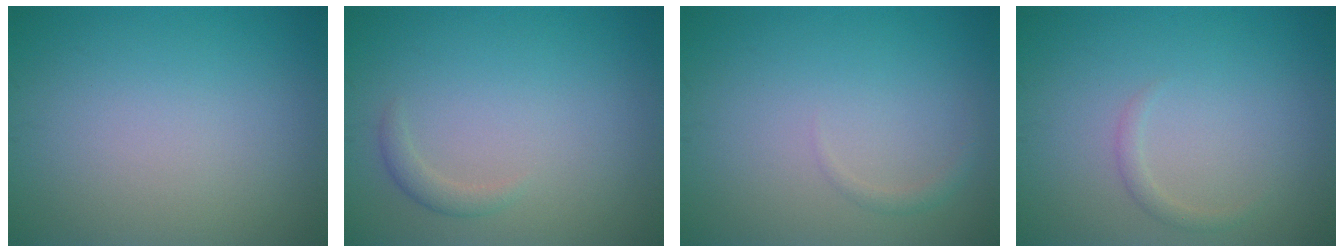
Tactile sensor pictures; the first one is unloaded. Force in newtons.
{"total": 1.2, "press": 1.2, "slide": 0.1}
{"total": 0.8, "press": 0.8, "slide": 0.0}
{"total": 0.9, "press": 0.9, "slide": 0.0}